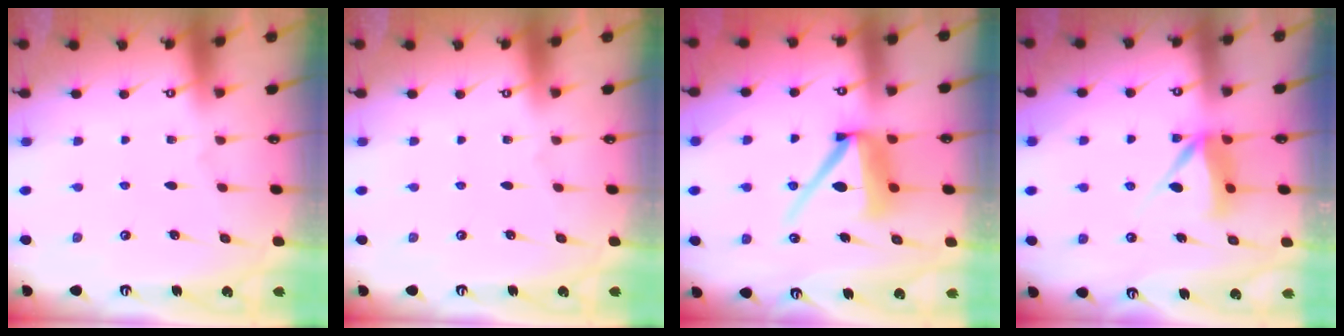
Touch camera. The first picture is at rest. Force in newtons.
{"total": 0.0}
{"total": 11.4, "press": 11.4, "slide": 1.3}
{"total": 6.7, "press": 6.7, "slide": 0.7}